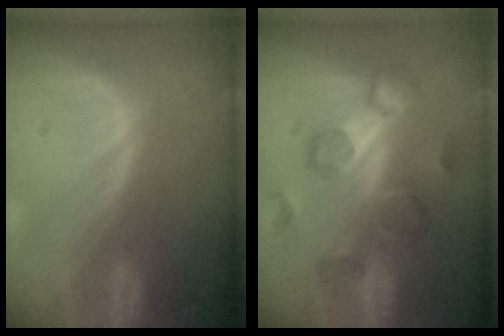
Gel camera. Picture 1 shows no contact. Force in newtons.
{"total": 8.7, "press": 8.6, "slide": 1.5}